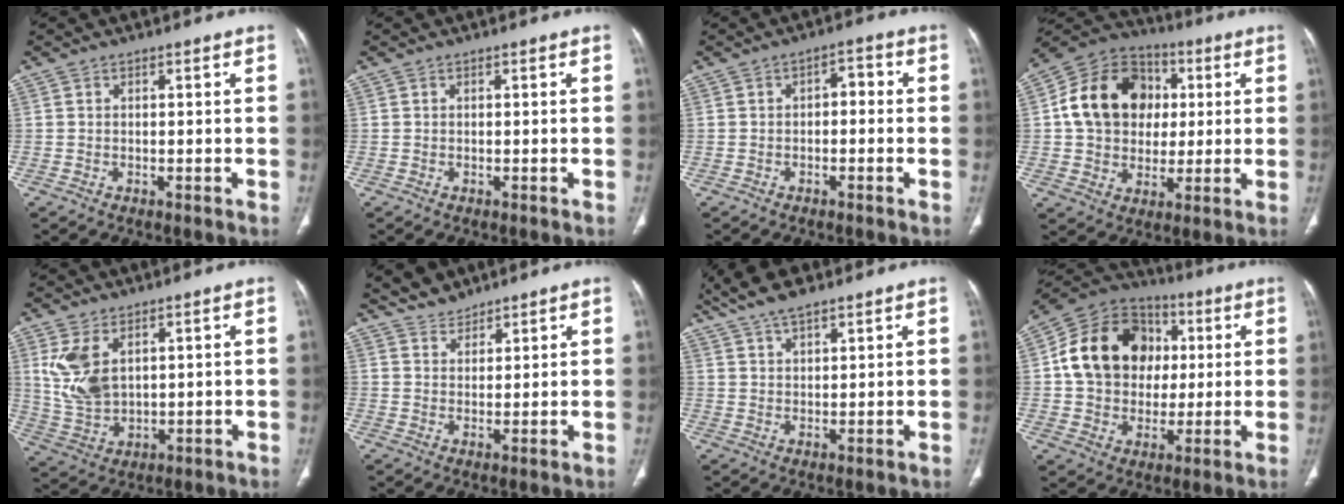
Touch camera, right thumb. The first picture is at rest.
{"total": 0.0}
{"total": 3.3, "force": [-0.2, 1.9, 2.6], "torque": [-0.026, 0.018, -0.012]}
{"total": 18.2, "force": [2.8, 14.9, 10.1], "torque": [-0.149, 0.019, 0.044]}
{"total": 9.1, "force": [3.3, 5.3, 6.7], "torque": [-0.135, -0.013, 0.082]}
{"total": 4.1, "force": [3.8, 1.6, 0.5], "torque": [0.006, -0.018, 0.066]}
{"total": 8.3, "force": [6.5, 2.4, 4.7], "torque": [-0.086, -0.007, 0.122]}
{"total": 18.9, "force": [2.8, 15.3, 10.6], "torque": [-0.160, 0.020, 0.046]}